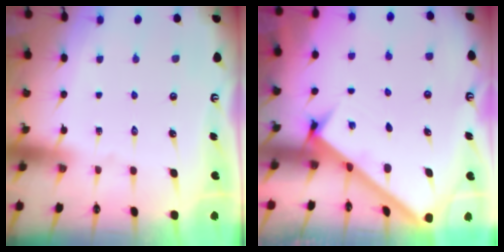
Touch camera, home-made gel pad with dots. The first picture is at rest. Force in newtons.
{"total": 2.7, "press": 2.7, "slide": 0.3}